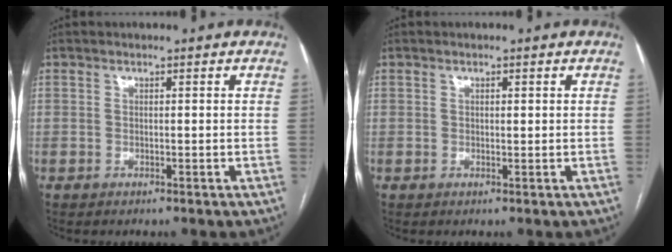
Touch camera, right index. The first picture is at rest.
{"total": 0.7, "force": [0.3, 0.3, 0.6], "torque": [-0.009, 0.000, 0.004]}